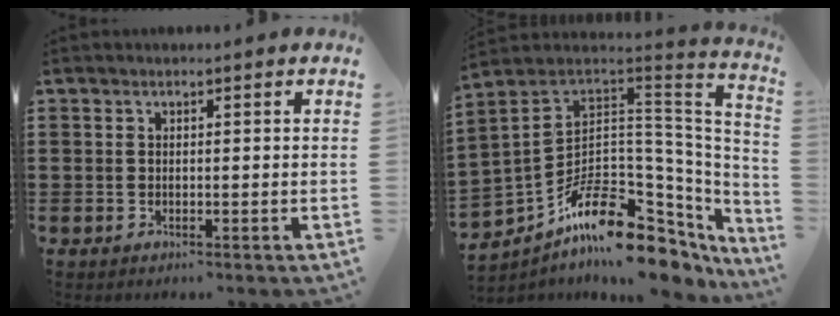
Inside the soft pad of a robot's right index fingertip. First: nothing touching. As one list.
[{"total": 12.6, "force": [-8.0, 6.0, 7.8], "torque": [-0.146, 0.010, -0.148]}]